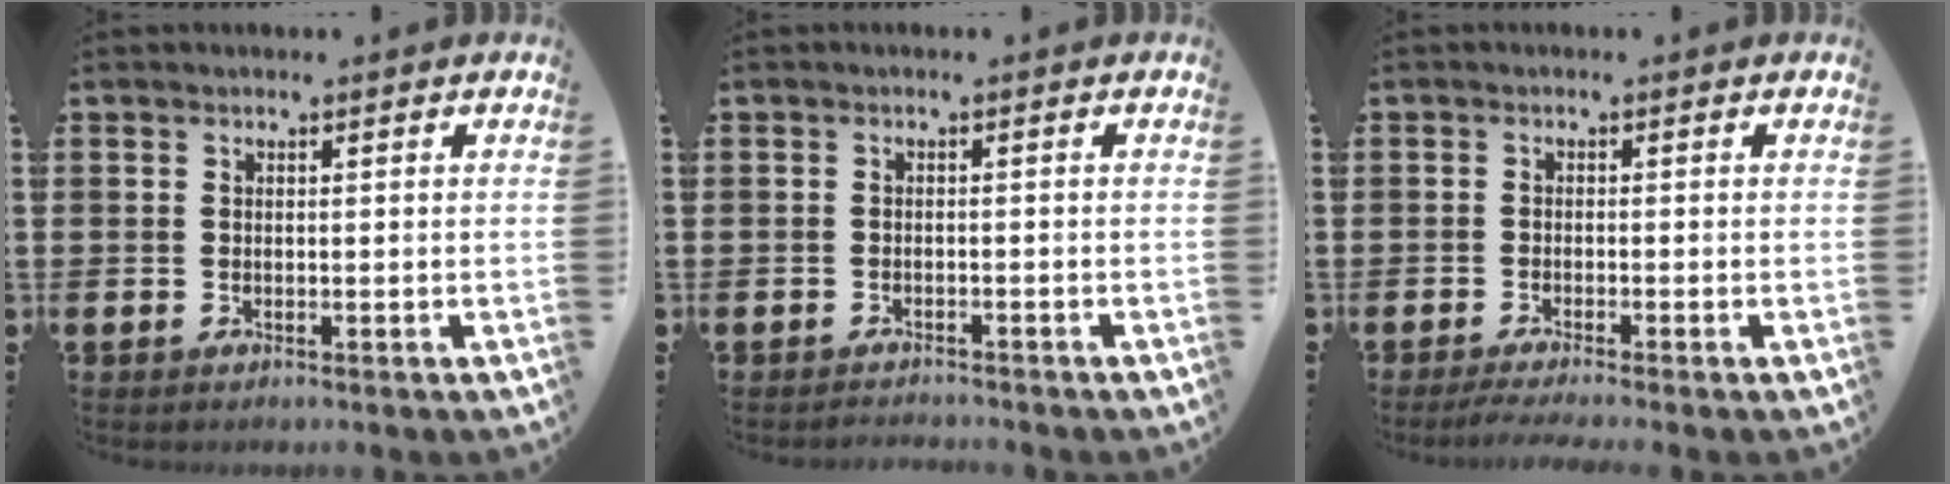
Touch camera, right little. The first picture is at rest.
{"total": 1.1, "force": [-1.1, 0.0, -0.1], "torque": [-0.001, 0.002, -0.023]}
{"total": 1.4, "force": [-1.0, 0.0, 1.0], "torque": [-0.015, 0.000, -0.020]}